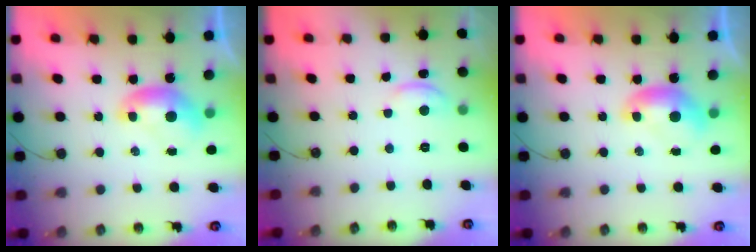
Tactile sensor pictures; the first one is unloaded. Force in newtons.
{"total": 0.7, "press": 0.6, "slide": 0.5}
{"total": 0.0}